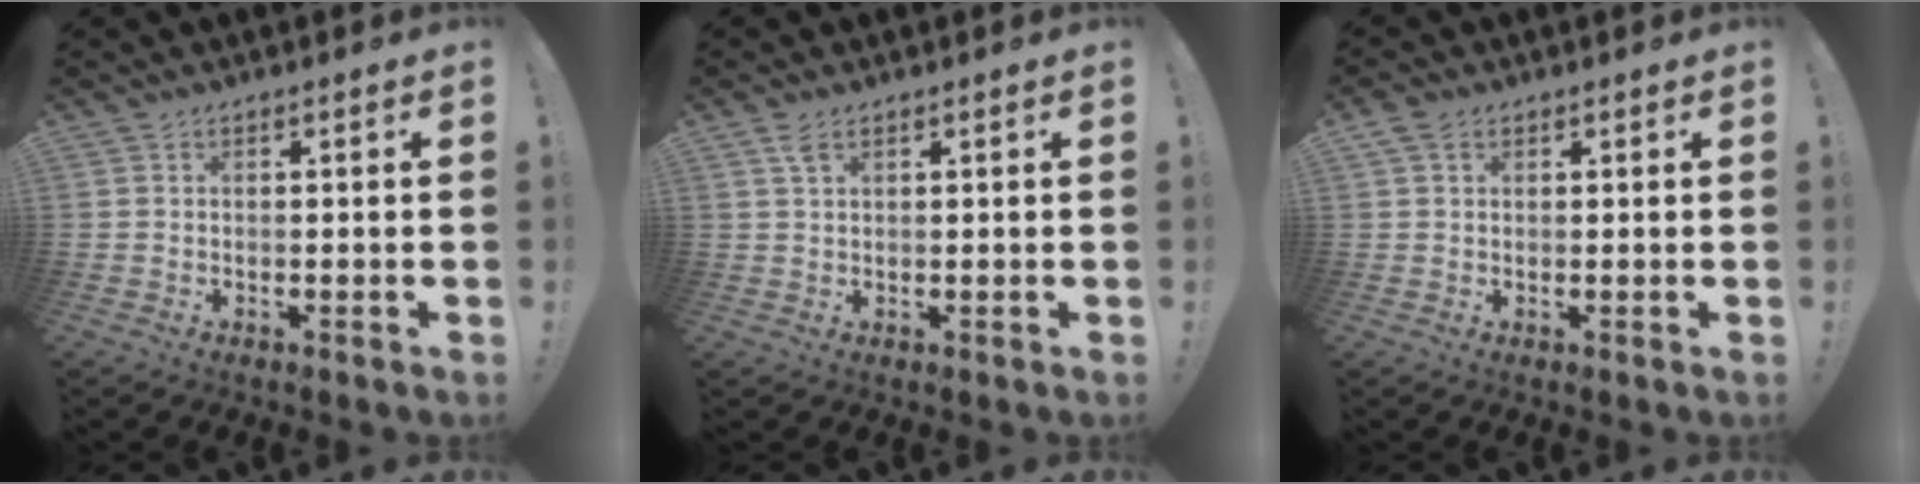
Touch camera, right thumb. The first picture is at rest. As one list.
[{"total": 3.0, "force": [1.6, 1.2, 2.2], "torque": [-0.042, -0.001, 0.030]}, {"total": 2.6, "force": [1.3, 1.8, 1.3], "torque": [-0.025, 0.003, 0.026]}]